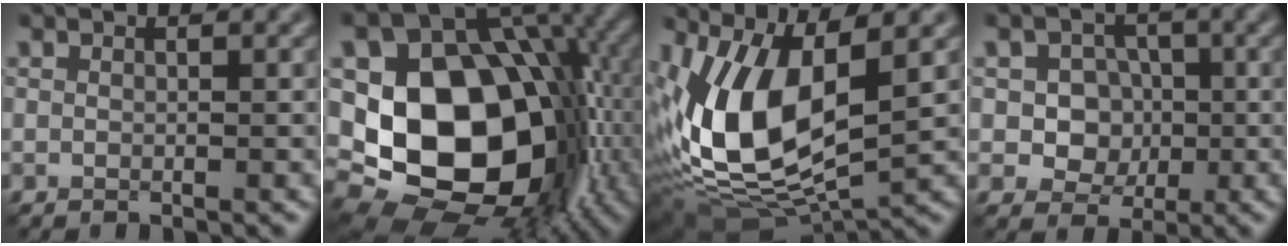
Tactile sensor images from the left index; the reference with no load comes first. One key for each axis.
{"total": 18.4, "fx": -1.9, "fy": 13.7, "fz": 12.2, "tx": -0.189, "ty": -0.015, "tz": -0.010}
{"total": 12.6, "fx": 1.2, "fy": 6.0, "fz": 11.0, "tx": -0.229, "ty": -0.017, "tz": 0.023}
{"total": 5.0, "fx": -0.2, "fy": 4.4, "fz": 2.3, "tx": -0.015, "ty": 0.014, "tz": -0.025}